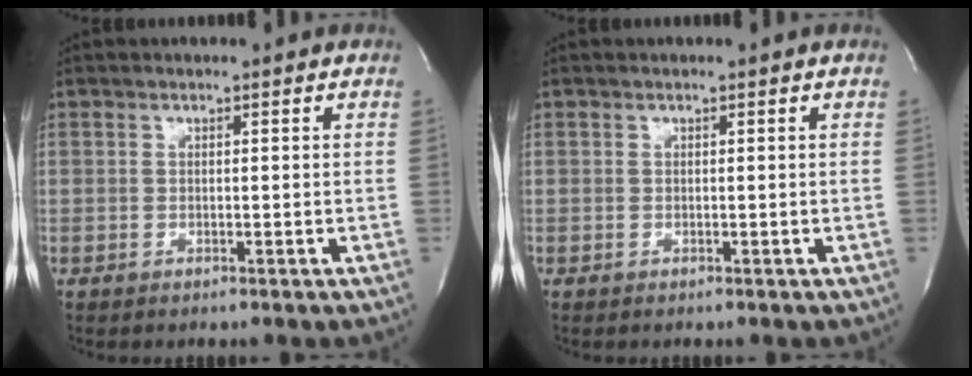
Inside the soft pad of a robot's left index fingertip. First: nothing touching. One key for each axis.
{"total": 0.0}